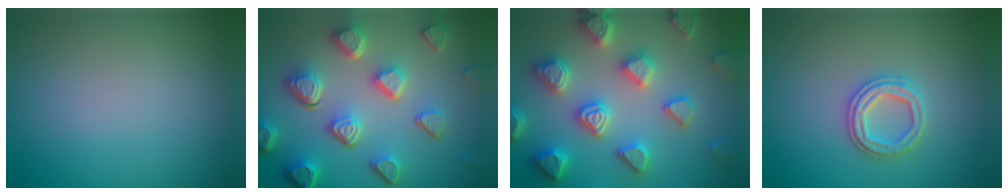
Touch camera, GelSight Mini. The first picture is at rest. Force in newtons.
{"total": 7.5, "press": 5.6, "slide": 5.1}
{"total": 7.3, "press": 7.1, "slide": 1.7}
{"total": 2.6, "press": 2.6, "slide": 0.5}